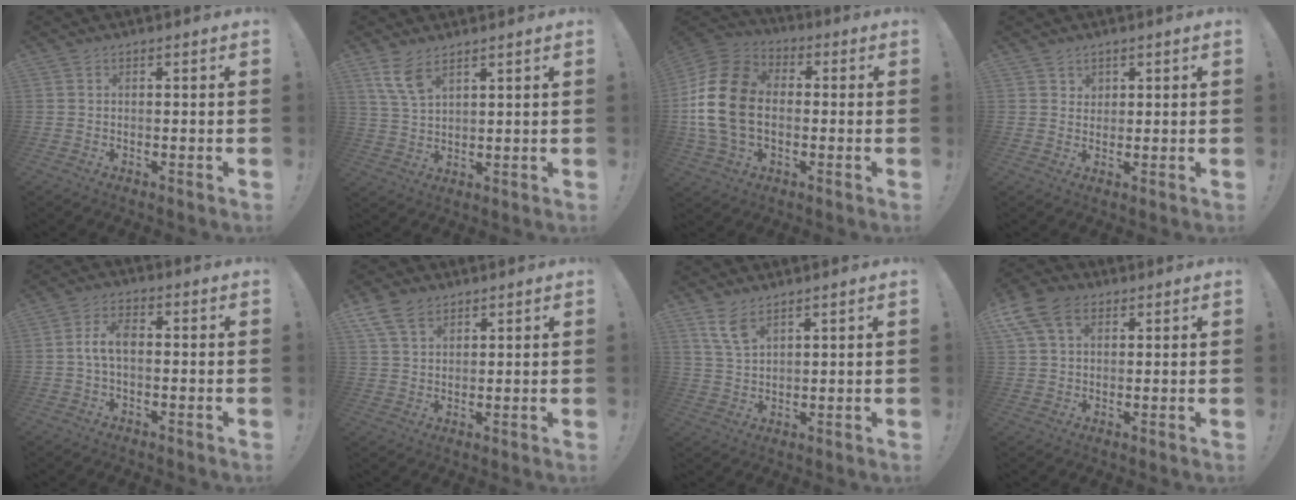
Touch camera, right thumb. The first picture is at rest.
{"total": 7.5, "force": [4.9, 3.5, 4.4], "torque": [-0.080, -0.022, 0.096]}
{"total": 20.1, "force": [-0.6, 14.3, 14.1], "torque": [-0.265, 0.030, 0.000]}
{"total": 2.4, "force": [1.8, 1.6, 0.2], "torque": [0.000, -0.010, 0.031]}
{"total": 6.5, "force": [-0.3, 3.4, 5.6], "torque": [-0.117, 0.014, -0.003]}
{"total": 7.9, "force": [5.0, 4.8, 3.9], "torque": [-0.080, -0.012, 0.101]}
{"total": 7.0, "force": [4.8, 3.5, 3.7], "torque": [-0.069, -0.023, 0.093]}
{"total": 11.0, "force": [4.9, 7.4, 6.6], "torque": [-0.136, -0.004, 0.097]}